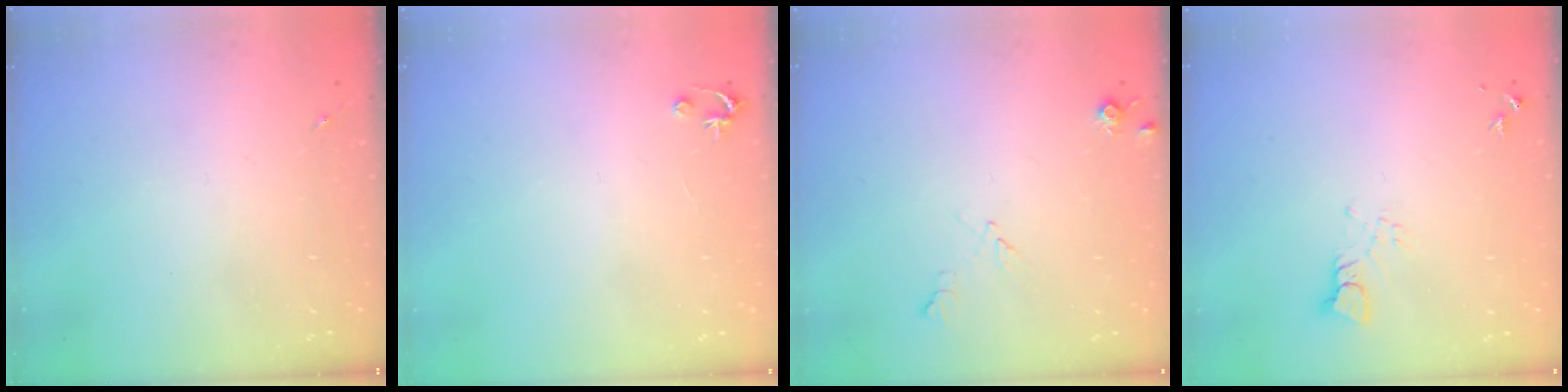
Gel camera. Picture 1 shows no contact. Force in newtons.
{"total": 2.5, "press": 2.5, "slide": 0.2}
{"total": 5.8, "press": 5.8, "slide": 0.8}
{"total": 3.2, "press": 3.2, "slide": 0.3}